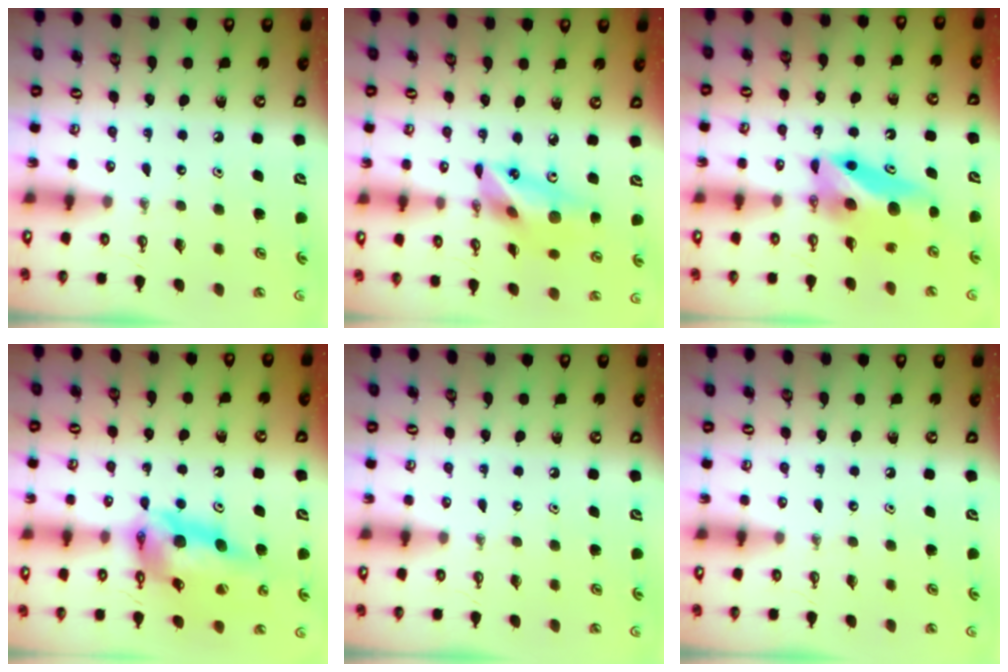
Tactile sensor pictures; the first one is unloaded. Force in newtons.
{"total": 15.7, "press": 15.3, "slide": 3.7}
{"total": 10.7, "press": 7.0, "slide": 8.1}
{"total": 16.6, "press": 16.5, "slide": 1.6}
{"total": 0.0}
{"total": 0.0}